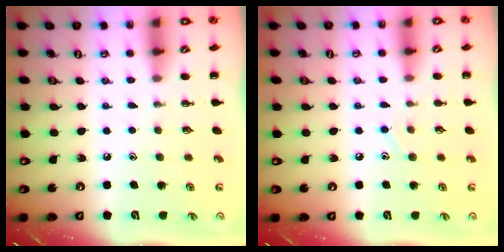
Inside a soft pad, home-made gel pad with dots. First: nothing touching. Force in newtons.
{"total": 6.3, "press": 6.1, "slide": 1.4}